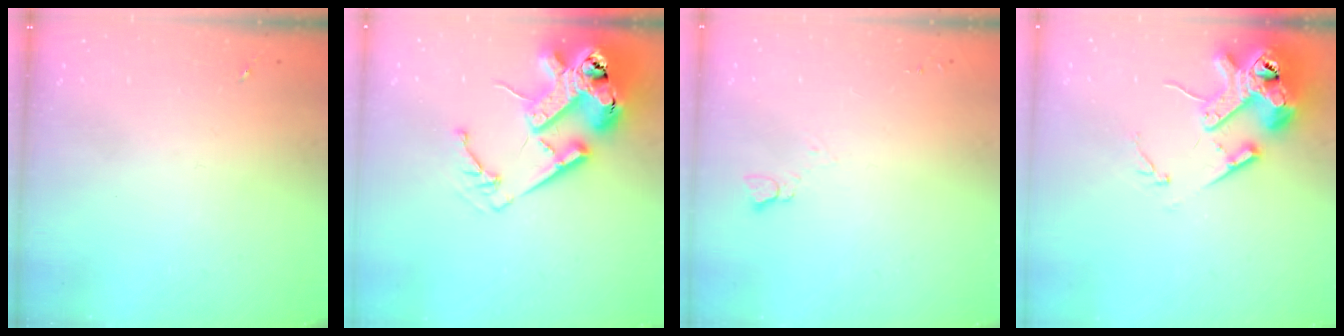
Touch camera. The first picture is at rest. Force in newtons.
{"total": 24.1, "press": 23.9, "slide": 3.2}
{"total": 2.8, "press": 2.7, "slide": 0.3}
{"total": 16.0, "press": 15.8, "slide": 2.5}